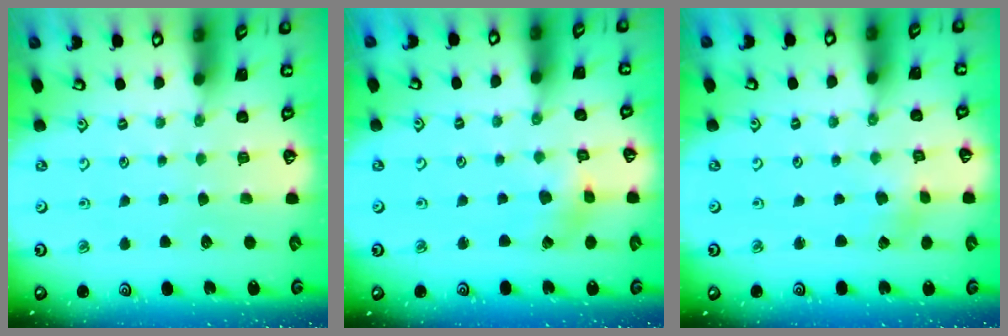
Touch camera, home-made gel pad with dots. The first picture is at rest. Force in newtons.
{"total": 2.2, "press": 2.2, "slide": 0.4}
{"total": 0.0}